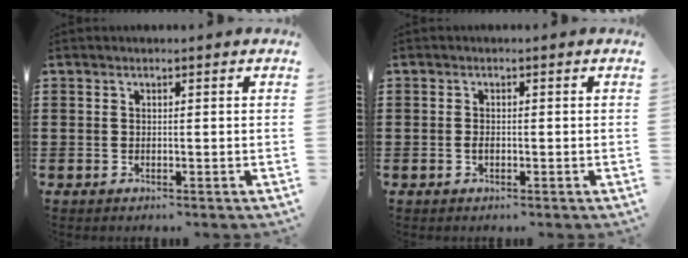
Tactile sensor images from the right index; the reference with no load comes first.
{"total": 0.9, "force": [-0.4, 0.3, 0.7], "torque": [-0.017, -0.005, -0.005]}